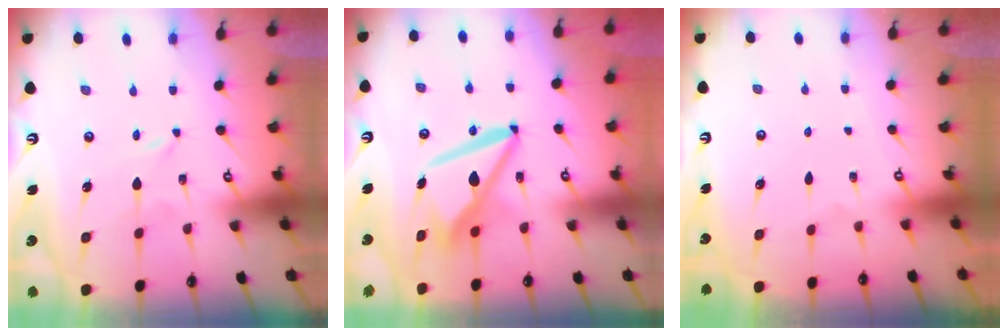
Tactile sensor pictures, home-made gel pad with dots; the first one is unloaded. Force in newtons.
{"total": 12.2, "press": 12.1, "slide": 1.5}
{"total": 0.0}